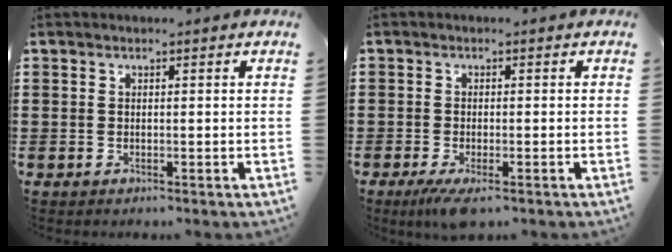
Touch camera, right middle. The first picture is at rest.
{"total": 2.5, "force": [-1.7, 0.6, 1.7], "torque": [-0.042, -0.006, -0.036]}